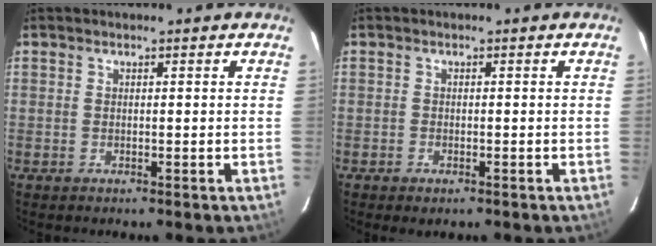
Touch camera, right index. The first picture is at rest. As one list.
[{"total": 1.6, "force": [-1.1, 0.8, 0.8], "torque": [-0.019, -0.004, -0.019]}]